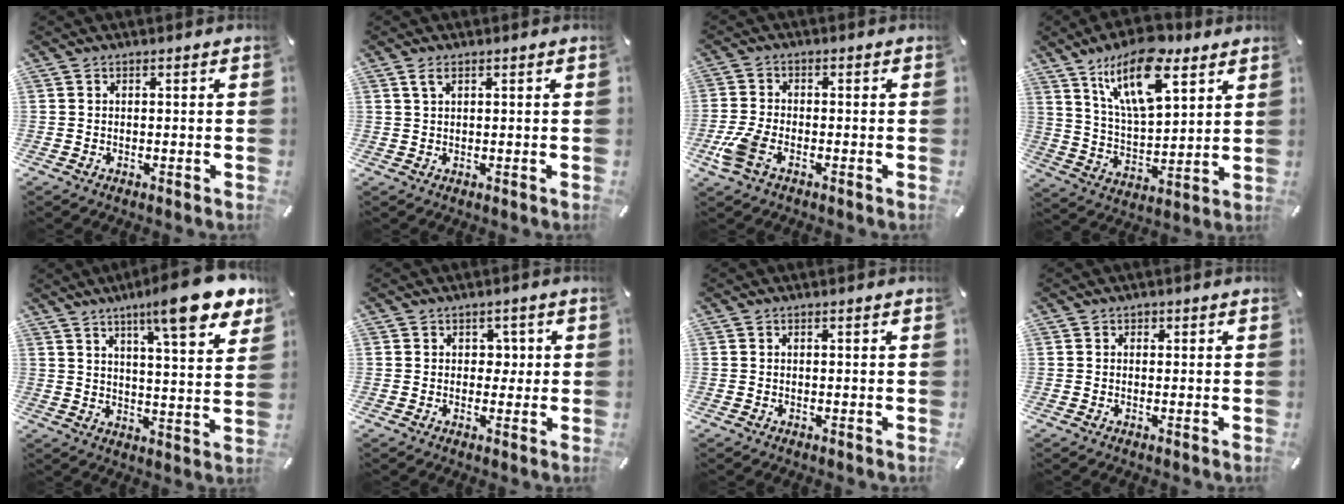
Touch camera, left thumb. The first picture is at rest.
{"total": 2.0, "force": [1.0, 0.7, 1.6], "torque": [-0.034, 0.004, 0.016]}
{"total": 5.9, "force": [-2.8, 2.9, 4.3], "torque": [-0.106, -0.002, -0.055]}
{"total": 17.8, "force": [10.5, 8.0, 11.9], "torque": [-0.223, -0.036, 0.178]}
{"total": 13.4, "force": [9.5, 2.1, 9.2], "torque": [-0.145, -0.053, 0.153]}
{"total": 3.0, "force": [0.4, 2.5, 1.5], "torque": [-0.009, -0.003, -0.001]}
{"total": 0.0}
{"total": 0.9, "force": [0.2, 0.8, 0.2], "torque": [-0.003, 0.006, 0.003]}